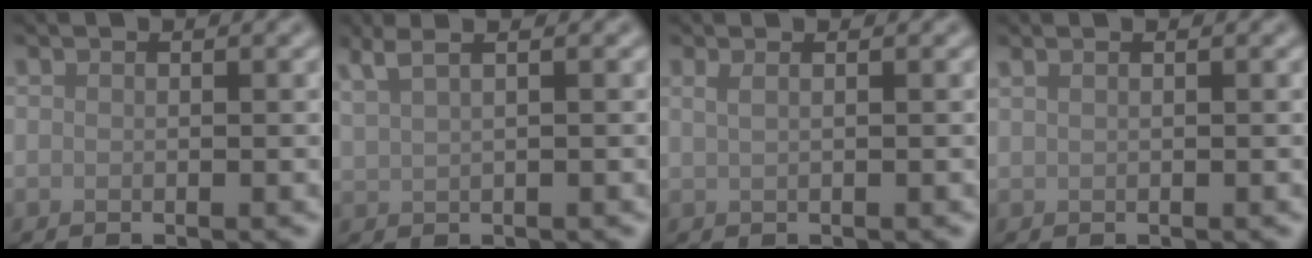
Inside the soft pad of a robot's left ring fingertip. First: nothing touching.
{"total": 3.5, "force": [2.4, 1.3, 2.3], "torque": [-0.033, 0.018, 0.020]}
{"total": 1.6, "force": [0.7, 0.8, 1.2], "torque": [-0.014, -0.003, 0.002]}
{"total": 1.0, "force": [0.7, 0.5, 0.7], "torque": [-0.012, 0.000, 0.009]}